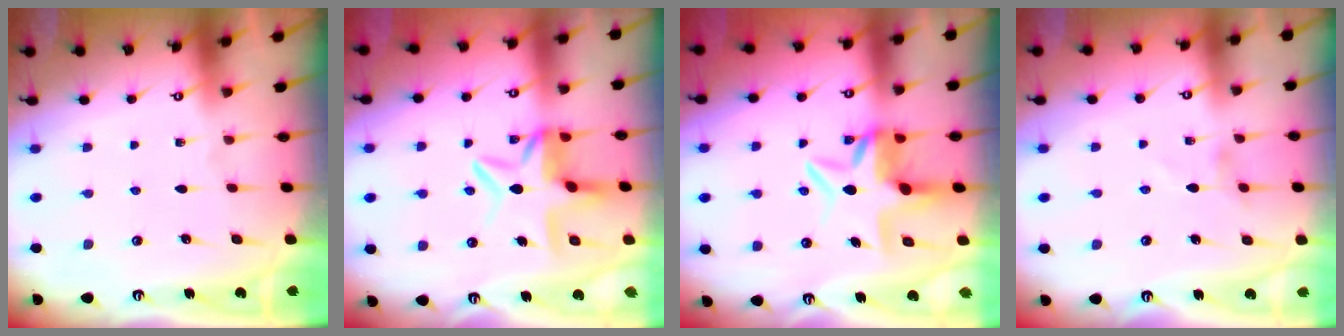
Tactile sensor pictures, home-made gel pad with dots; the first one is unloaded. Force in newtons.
{"total": 8.5, "press": 8.3, "slide": 2.0}
{"total": 6.8, "press": 6.8, "slide": 0.8}
{"total": 2.5, "press": 2.5, "slide": 0.4}